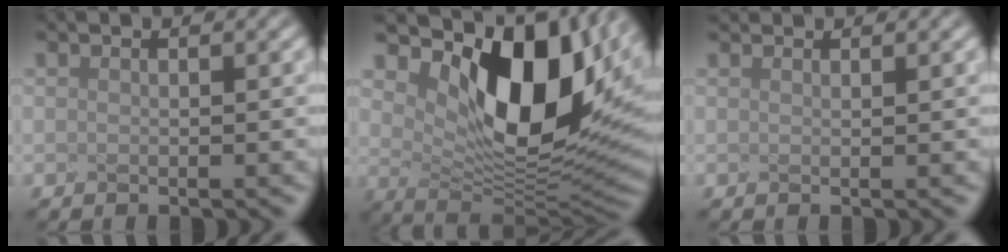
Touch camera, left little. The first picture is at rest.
{"total": 10.6, "force": [3.4, 5.6, 8.3], "torque": [-0.156, -0.021, 0.101]}
{"total": 1.4, "force": [1.2, 0.5, 0.6], "torque": [0.000, 0.017, 0.005]}